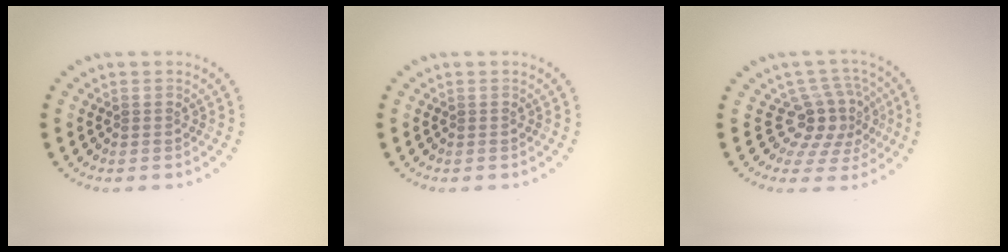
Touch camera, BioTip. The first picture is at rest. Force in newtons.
{"total": 0.0}
{"total": 3.9, "press": 3.0, "slide": 2.5}